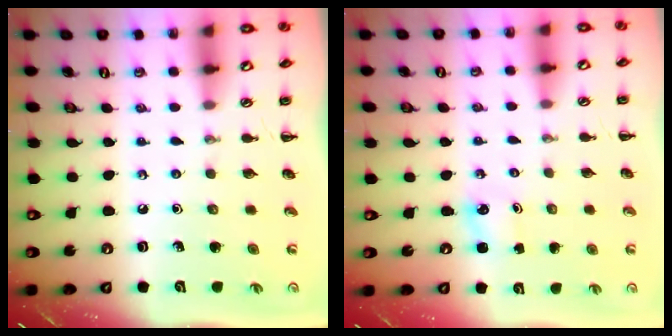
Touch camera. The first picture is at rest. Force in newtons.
{"total": 1.4, "press": 1.3, "slide": 0.2}